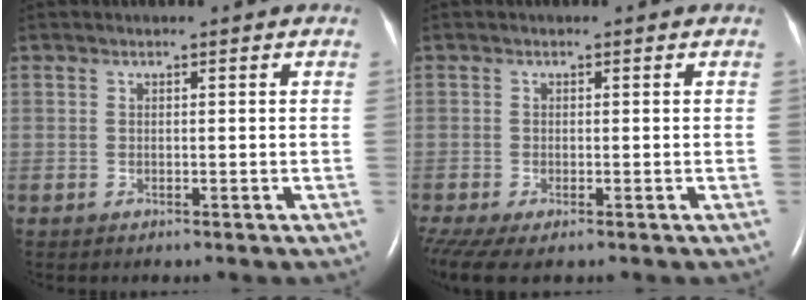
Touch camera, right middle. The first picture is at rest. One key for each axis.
{"total": 5.2, "fx": -3.5, "fy": 1.7, "fz": 3.5, "tx": -0.076, "ty": -0.014, "tz": -0.063}